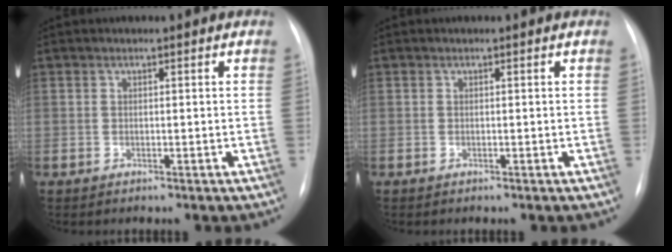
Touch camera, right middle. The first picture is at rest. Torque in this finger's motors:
{"motor_torque": [0.25, -0.26, 0.05, 0.01]}